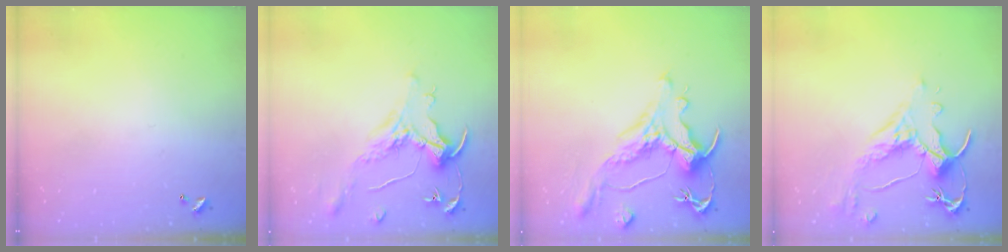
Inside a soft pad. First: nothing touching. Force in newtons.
{"total": 1.6, "press": 1.4, "slide": 0.7}
{"total": 2.2, "press": 1.7, "slide": 1.4}
{"total": 2.6, "press": 2.2, "slide": 1.3}